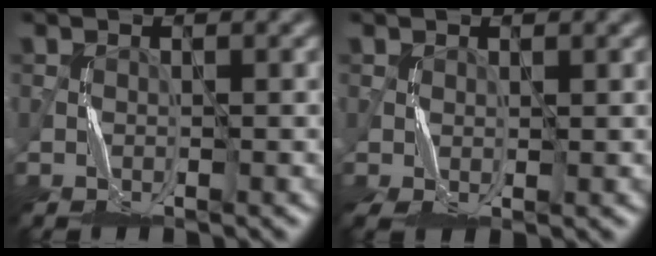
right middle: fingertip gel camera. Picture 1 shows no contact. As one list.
[{"total": 1.8, "force": [0.0, 0.8, 1.6], "torque": [-0.046, -0.002, 0.001]}]